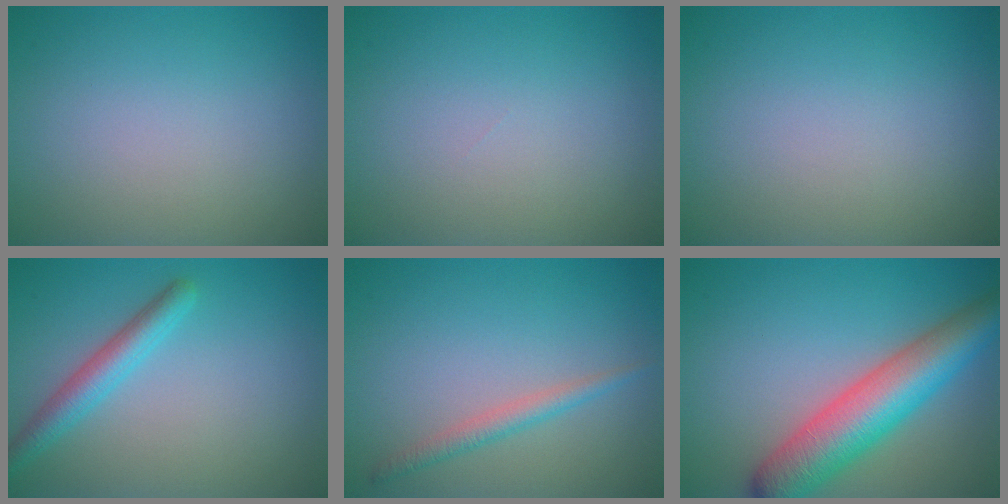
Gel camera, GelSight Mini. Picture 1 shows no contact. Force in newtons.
{"total": 0.0}
{"total": 0.0}
{"total": 2.9, "press": 2.9, "slide": 0.1}
{"total": 1.8, "press": 1.8, "slide": 0.1}
{"total": 8.6, "press": 8.6, "slide": 0.3}